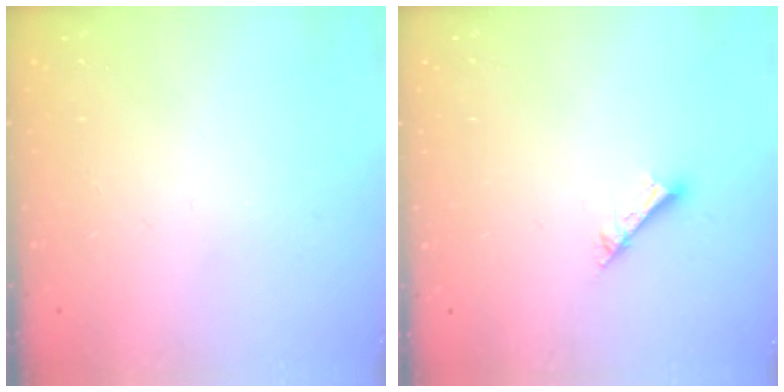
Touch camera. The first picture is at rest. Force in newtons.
{"total": 2.6, "press": 2.6, "slide": 0.1}